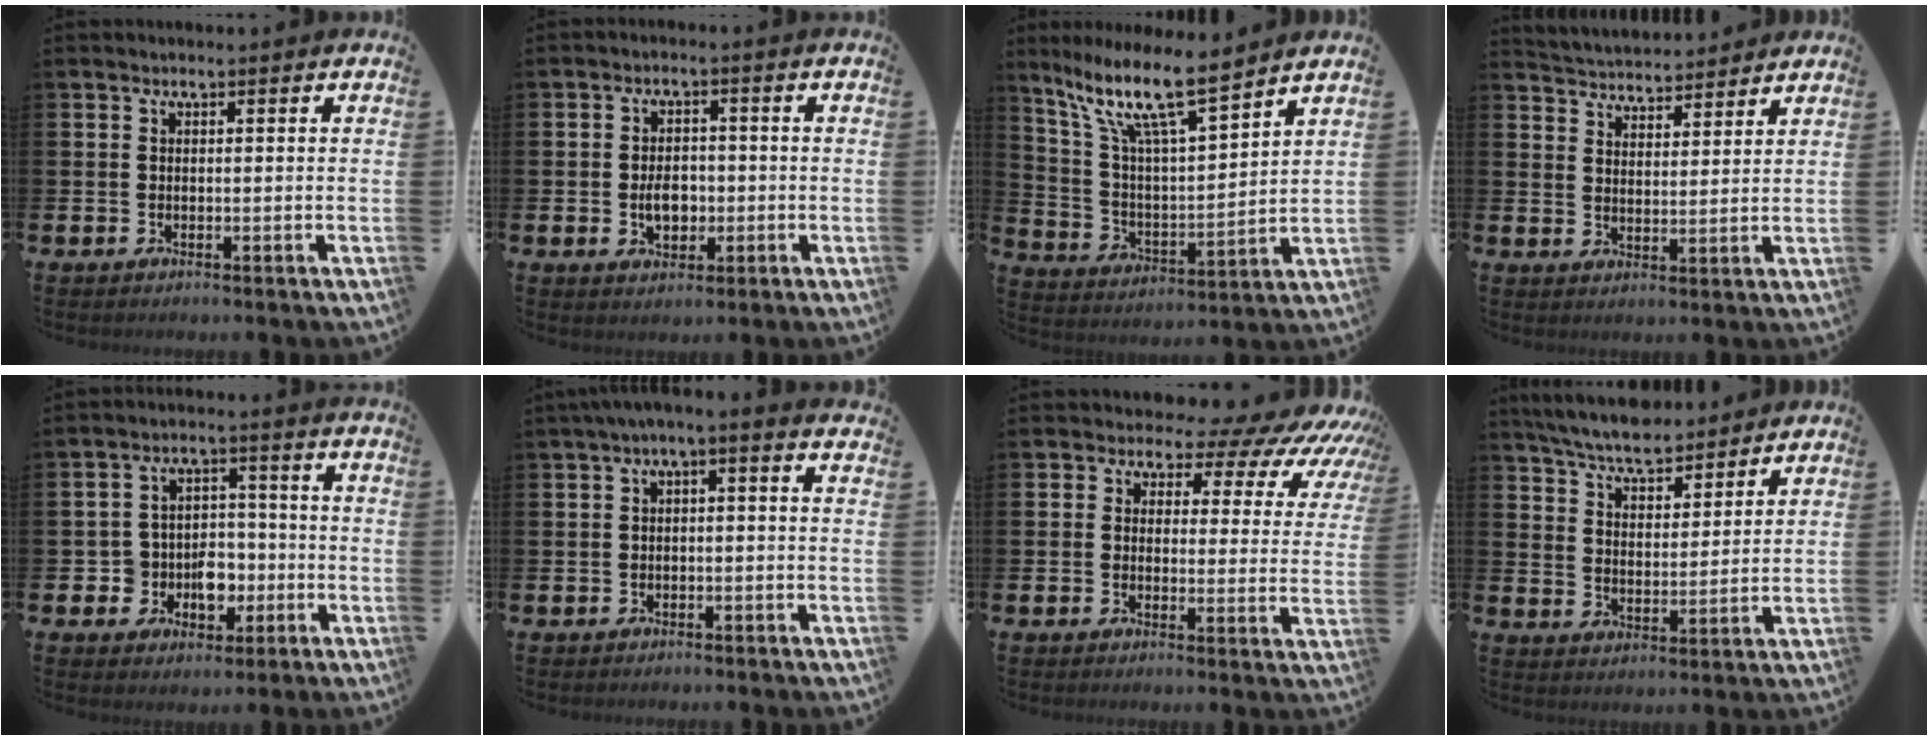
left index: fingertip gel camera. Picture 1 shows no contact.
{"total": 4.0, "force": [-0.7, 2.8, 2.7], "torque": [-0.036, -0.002, -0.019]}
{"total": 12.4, "force": [9.5, 2.6, 7.5], "torque": [-0.170, -0.042, 0.161]}
{"total": 4.6, "force": [4.5, 0.7, -0.5], "torque": [-0.013, -0.029, 0.081]}
{"total": 5.9, "force": [-1.9, 5.2, 2.1], "torque": [-0.040, 0.011, -0.037]}
{"total": 1.4, "force": [-0.9, 0.1, 1.1], "torque": [-0.019, 0.003, -0.018]}
{"total": 4.6, "force": [3.2, 2.9, 1.5], "torque": [-0.027, -0.042, 0.040]}
{"total": 6.6, "force": [6.3, 1.2, 1.8], "torque": [-0.062, -0.030, 0.112]}